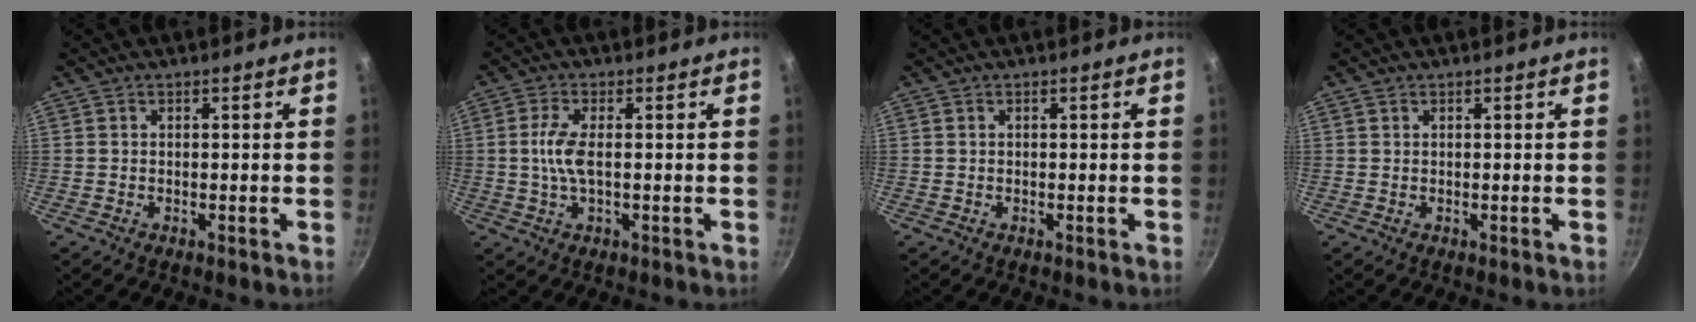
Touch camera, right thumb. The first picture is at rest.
{"total": 5.1, "force": [0.0, 1.8, 4.8], "torque": [-0.113, 0.003, -0.003]}
{"total": 0.0}
{"total": 0.0}